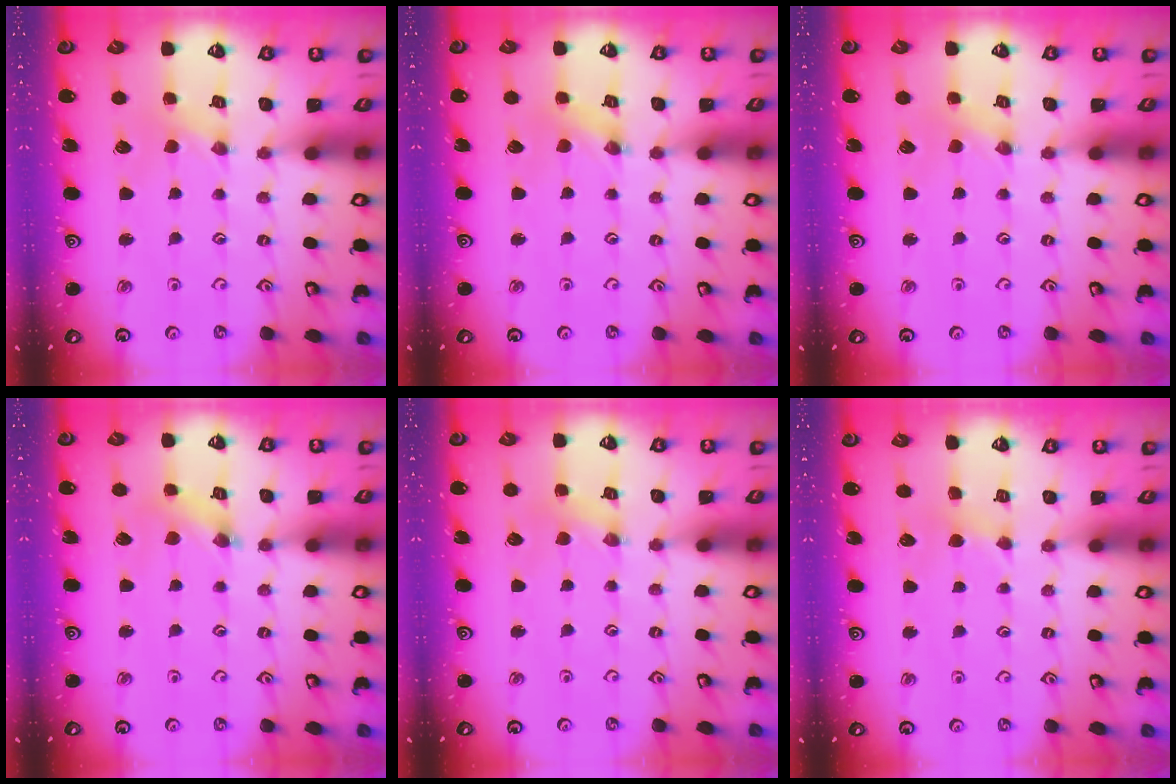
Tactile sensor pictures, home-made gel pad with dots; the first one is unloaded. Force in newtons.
{"total": 0.0}
{"total": 0.0}
{"total": 2.0, "press": 2.0, "slide": 0.3}
{"total": 2.5, "press": 2.5, "slide": 0.4}
{"total": 2.3, "press": 2.3, "slide": 0.3}